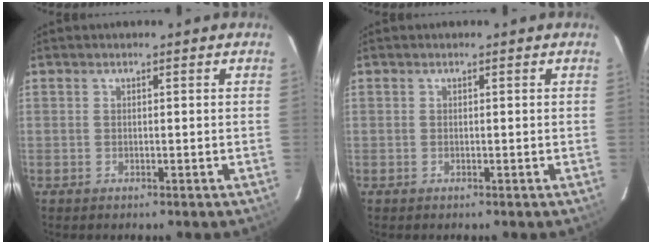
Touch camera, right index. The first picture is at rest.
{"total": 0.0}